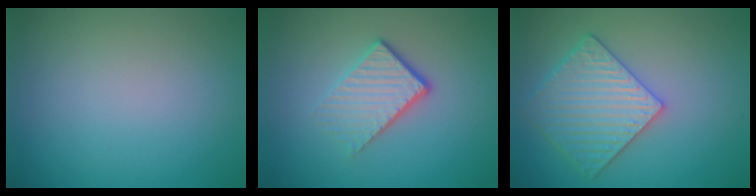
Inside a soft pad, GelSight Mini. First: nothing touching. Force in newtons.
{"total": 3.9, "press": 2.6, "slide": 3.0}
{"total": 4.9, "press": 4.5, "slide": 1.9}